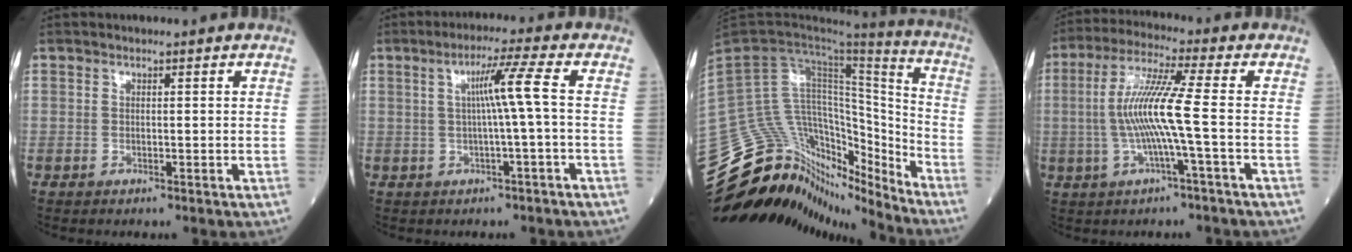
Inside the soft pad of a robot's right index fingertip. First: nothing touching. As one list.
[{"total": 5.5, "force": [0.2, -1.3, 5.4], "torque": [-0.095, 0.010, 0.006]}, {"total": 26.7, "force": [-22.7, 10.2, 9.8], "torque": [-0.237, 0.053, -0.358]}, {"total": 9.3, "force": [-1.1, -0.8, 9.2], "torque": [-0.186, 0.011, -0.024]}]